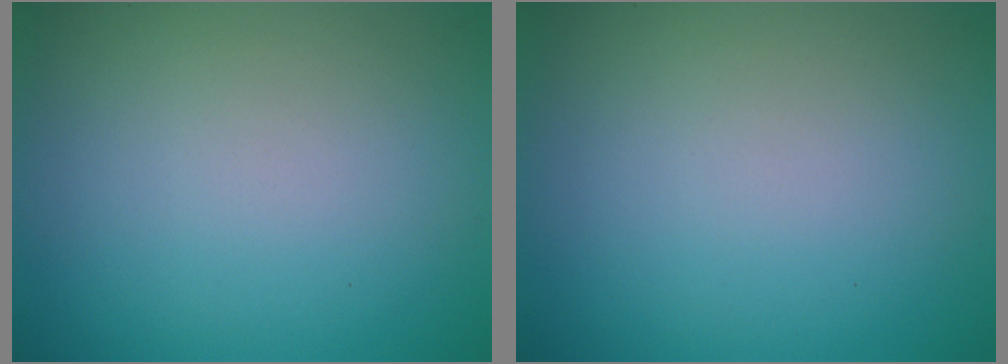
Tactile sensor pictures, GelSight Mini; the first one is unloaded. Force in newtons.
{"total": 0.0}